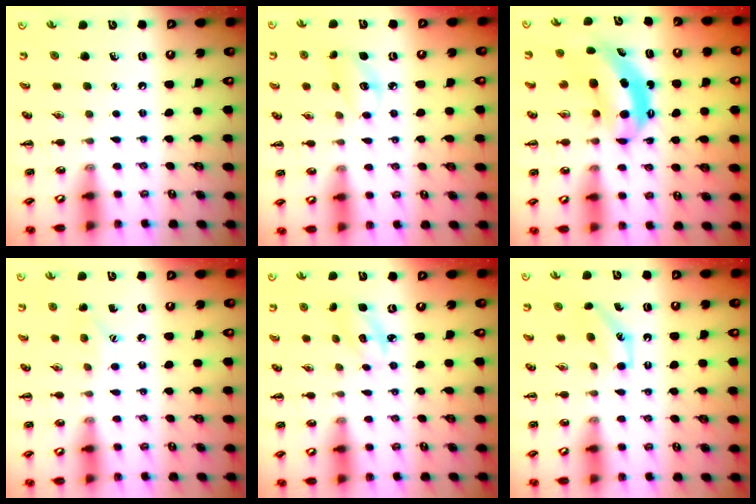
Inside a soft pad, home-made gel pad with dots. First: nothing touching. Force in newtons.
{"total": 5.5, "press": 5.4, "slide": 0.8}
{"total": 6.9, "press": 6.7, "slide": 1.6}
{"total": 7.3, "press": 7.1, "slide": 1.8}
{"total": 2.6, "press": 2.5, "slide": 0.5}
{"total": 5.2, "press": 5.1, "slide": 1.3}